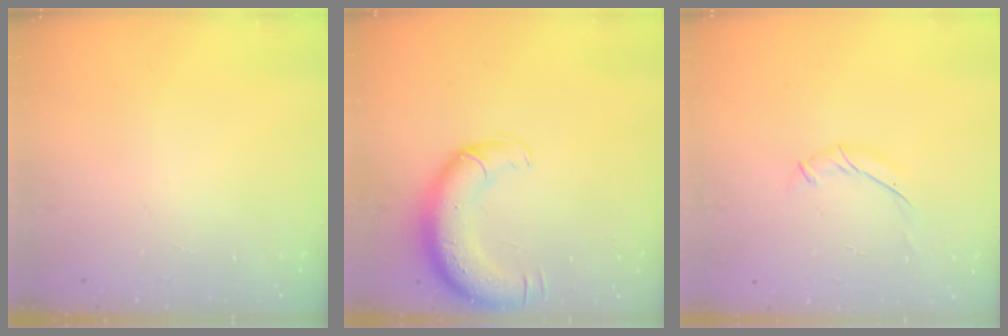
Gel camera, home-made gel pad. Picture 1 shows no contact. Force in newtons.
{"total": 14.4, "press": 14.0, "slide": 3.4}
{"total": 6.6, "press": 6.5, "slide": 1.4}